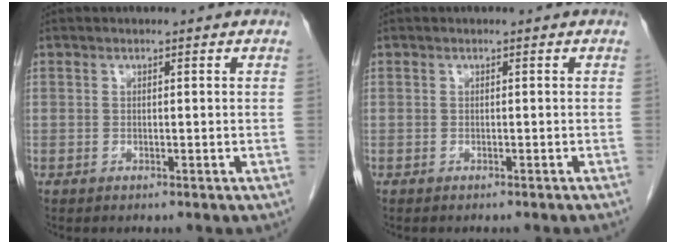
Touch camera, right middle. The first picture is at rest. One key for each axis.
{"total": 1.2, "fx": -1.1, "fy": -0.2, "fz": 0.6, "tx": -0.005, "ty": 0.002, "tz": -0.012}